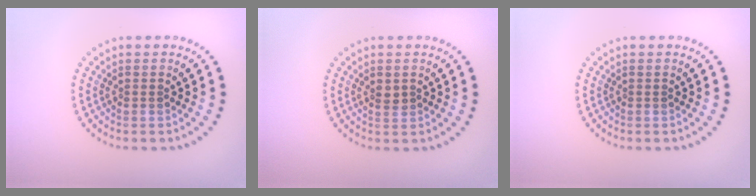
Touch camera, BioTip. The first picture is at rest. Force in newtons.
{"total": 1.1, "press": 1.1, "slide": 0.2}
{"total": 0.0}